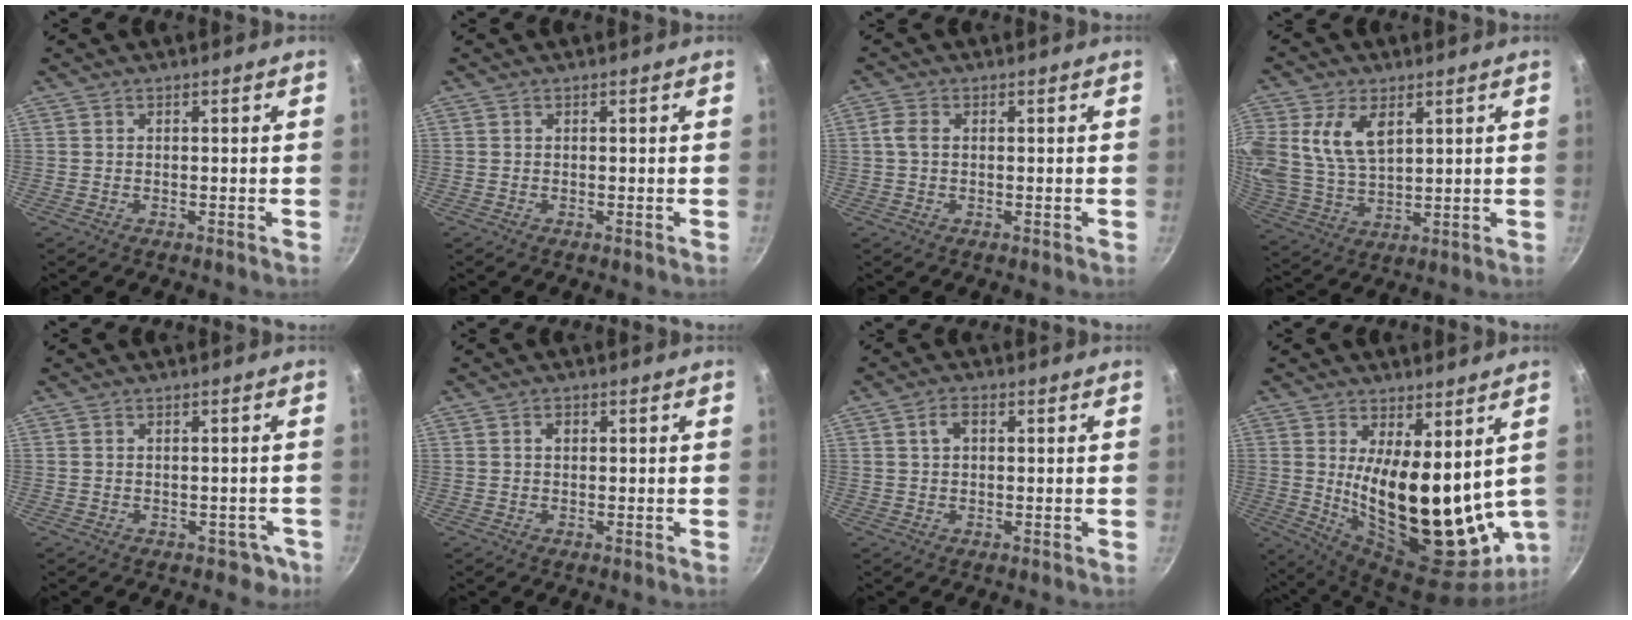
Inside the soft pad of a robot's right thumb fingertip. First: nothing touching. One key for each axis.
{"total": 0.0}
{"total": 2.5, "fx": 0.3, "fy": 1.7, "fz": 1.8, "tx": -0.043, "ty": 0.007, "tz": 0.002}
{"total": 12.0, "fx": 4.4, "fy": 7.3, "fz": 8.5, "tx": -0.163, "ty": -0.026, "tz": 0.091}
{"total": 3.1, "fx": -1.1, "fy": 2.5, "fz": 1.4, "tx": 0.011, "ty": 0.030, "tz": 0.010}
{"total": 1.3, "fx": 0.3, "fy": 1.0, "fz": 0.8, "tx": -0.009, "ty": 0.003, "tz": 0.003}
{"total": 3.1, "fx": 0.9, "fy": 2.0, "fz": 2.2, "tx": -0.032, "ty": 0.005, "tz": 0.015}
{"total": 22.4, "fx": 3.6, "fy": 9.8, "fz": 19.9, "tx": -0.273, "ty": -0.054, "tz": 0.086}